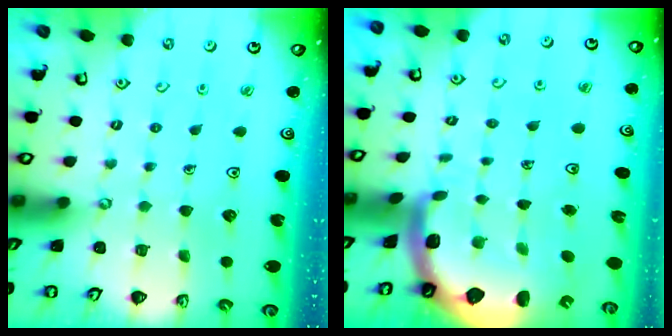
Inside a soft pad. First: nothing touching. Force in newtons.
{"total": 3.8, "press": 3.2, "slide": 2.1}